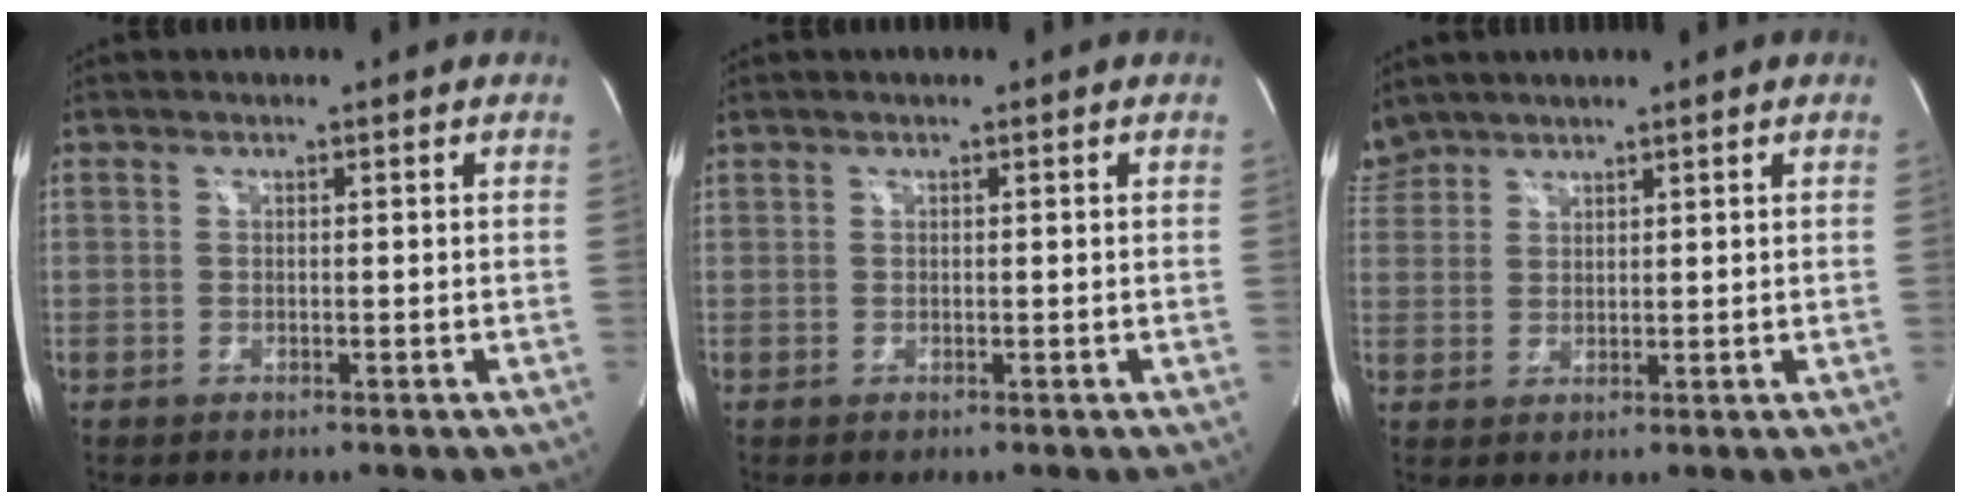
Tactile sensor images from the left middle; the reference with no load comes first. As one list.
[{"total": 0.0}, {"total": 3.5, "force": [3.3, 1.1, -0.1], "torque": [-0.002, 0.018, 0.071]}]